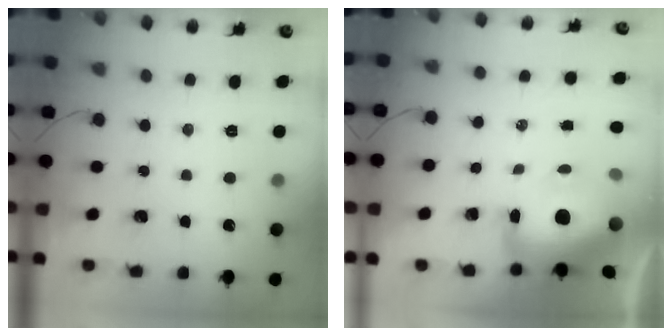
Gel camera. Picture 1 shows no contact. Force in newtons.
{"total": 13.7, "press": 13.3, "slide": 3.4}